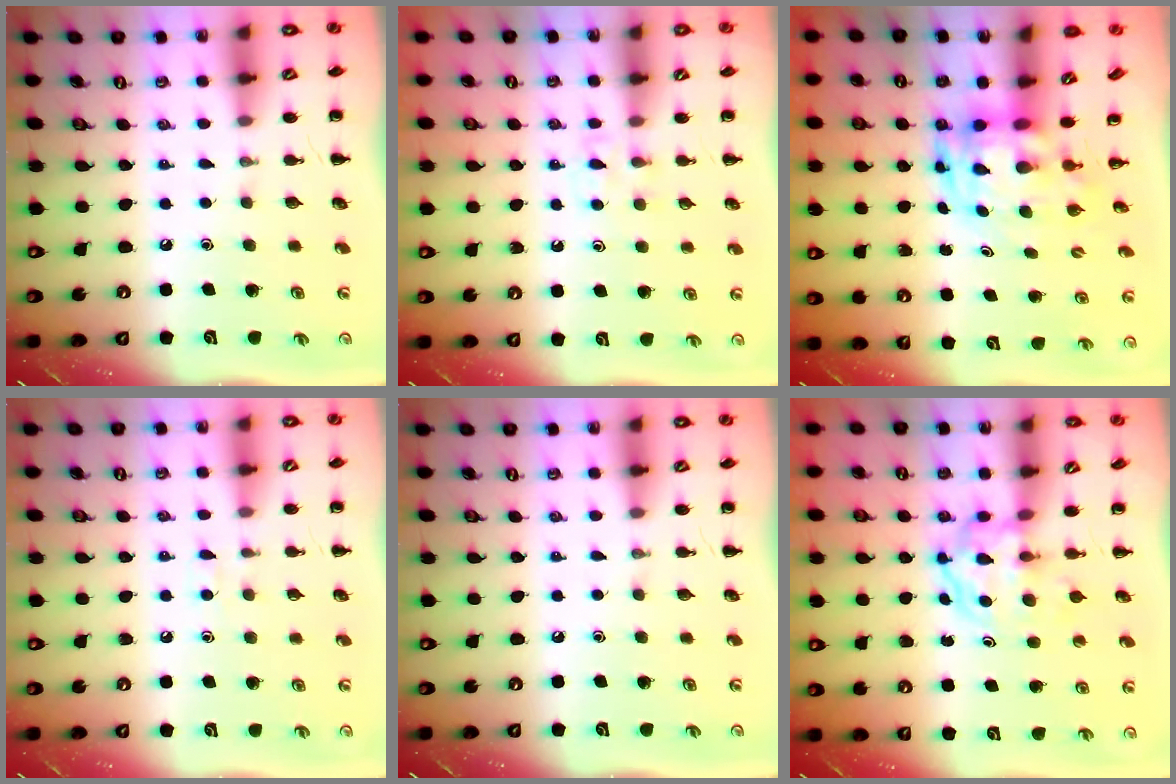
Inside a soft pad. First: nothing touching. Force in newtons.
{"total": 3.8, "press": 3.5, "slide": 1.4}
{"total": 3.1, "press": 3.1, "slide": 0.6}
{"total": 4.0, "press": 3.7, "slide": 1.4}
{"total": 0.0}
{"total": 3.9, "press": 3.9, "slide": 0.5}